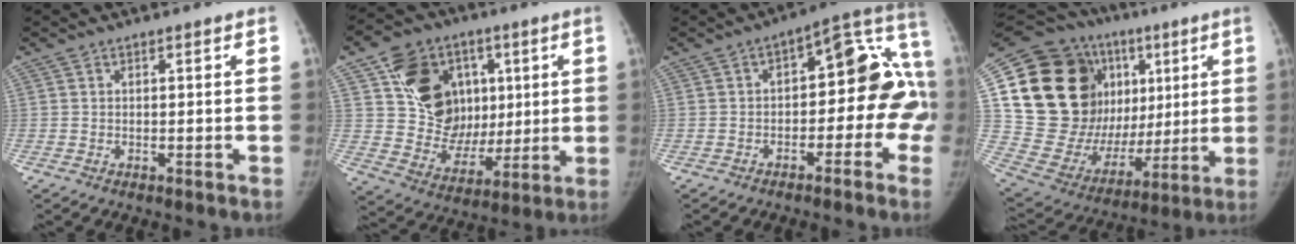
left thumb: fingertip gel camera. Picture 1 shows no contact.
{"total": 20.1, "force": [6.0, 16.2, 10.3], "torque": [-0.117, 0.003, 0.119]}
{"total": 18.0, "force": [-2.9, 9.6, 14.9], "torque": [-0.156, 0.062, -0.042]}
{"total": 32.8, "force": [7.6, 21.5, 23.6], "torque": [-0.346, 0.040, 0.143]}